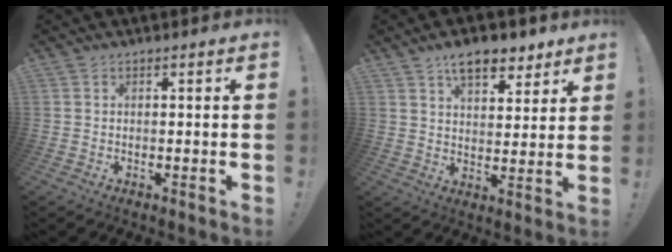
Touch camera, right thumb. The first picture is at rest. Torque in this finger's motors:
{"motor_torque": [0.02, 0.26, 0.12, 0.27, 0.01]}